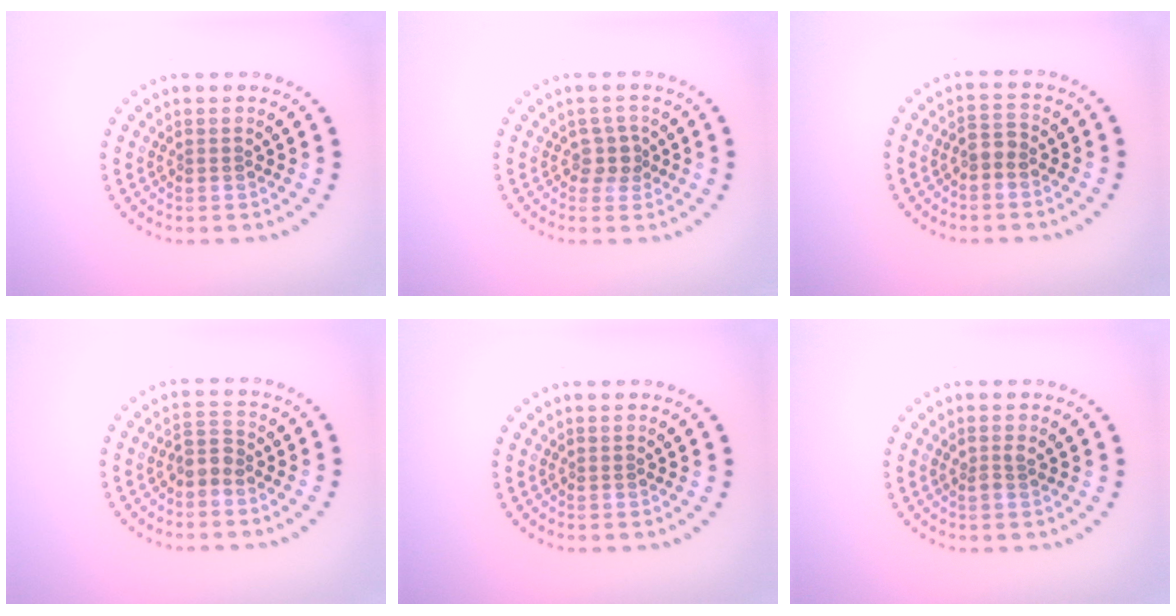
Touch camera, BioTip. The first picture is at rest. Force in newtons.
{"total": 1.7, "press": 1.4, "slide": 1.0}
{"total": 1.4, "press": 1.3, "slide": 0.5}
{"total": 1.8, "press": 1.5, "slide": 1.0}
{"total": 0.0}
{"total": 0.6, "press": 0.6, "slide": 0.1}